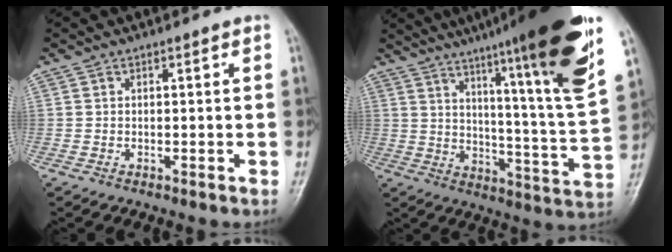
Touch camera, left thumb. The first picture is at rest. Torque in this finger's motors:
{"motor_torque": [3.00, 1.71, 1.91, -0.87, 0.31]}